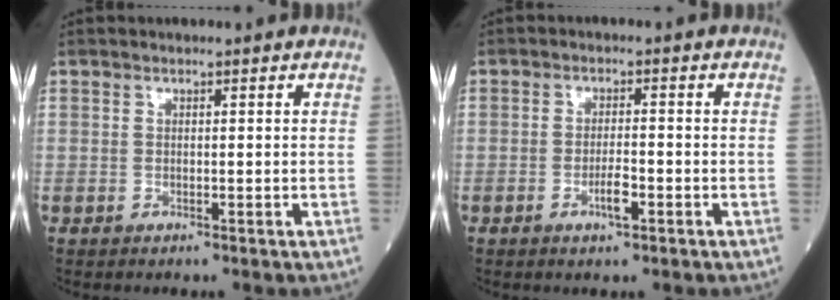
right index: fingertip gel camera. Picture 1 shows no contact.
{"total": 3.1, "force": [-1.4, 0.5, 2.7], "torque": [-0.053, -0.001, -0.025]}